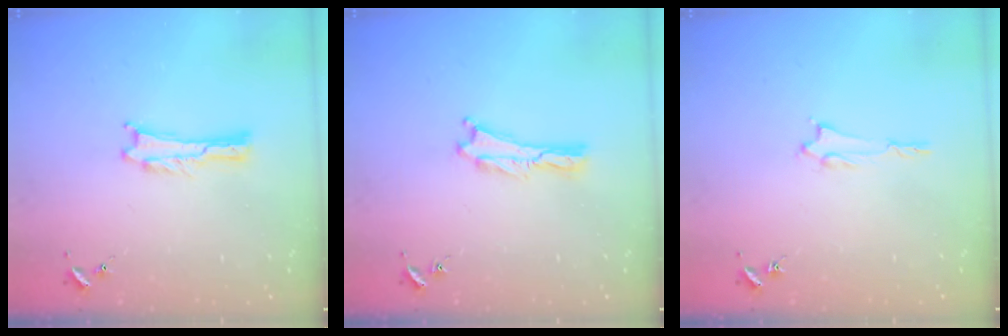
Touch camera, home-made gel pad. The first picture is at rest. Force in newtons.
{"total": 0.0}
{"total": 1.2, "press": 1.2, "slide": 0.1}